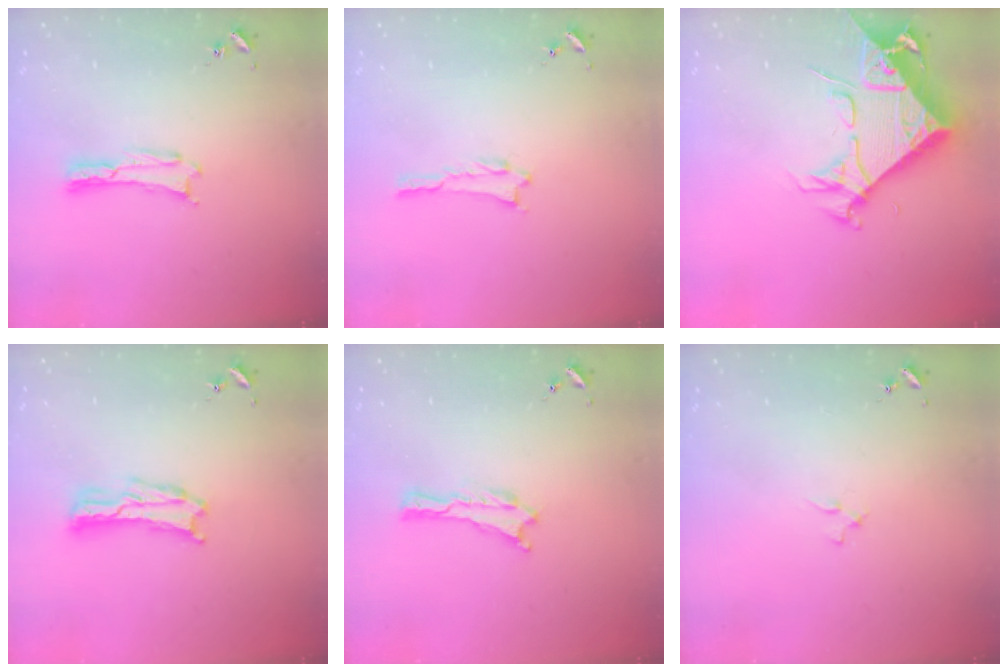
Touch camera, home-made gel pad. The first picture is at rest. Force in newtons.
{"total": 0.0}
{"total": 8.4, "press": 8.3, "slide": 0.9}
{"total": 1.6, "press": 1.6, "slide": 0.3}
{"total": 0.0}
{"total": 0.9, "press": 0.9, "slide": 0.2}